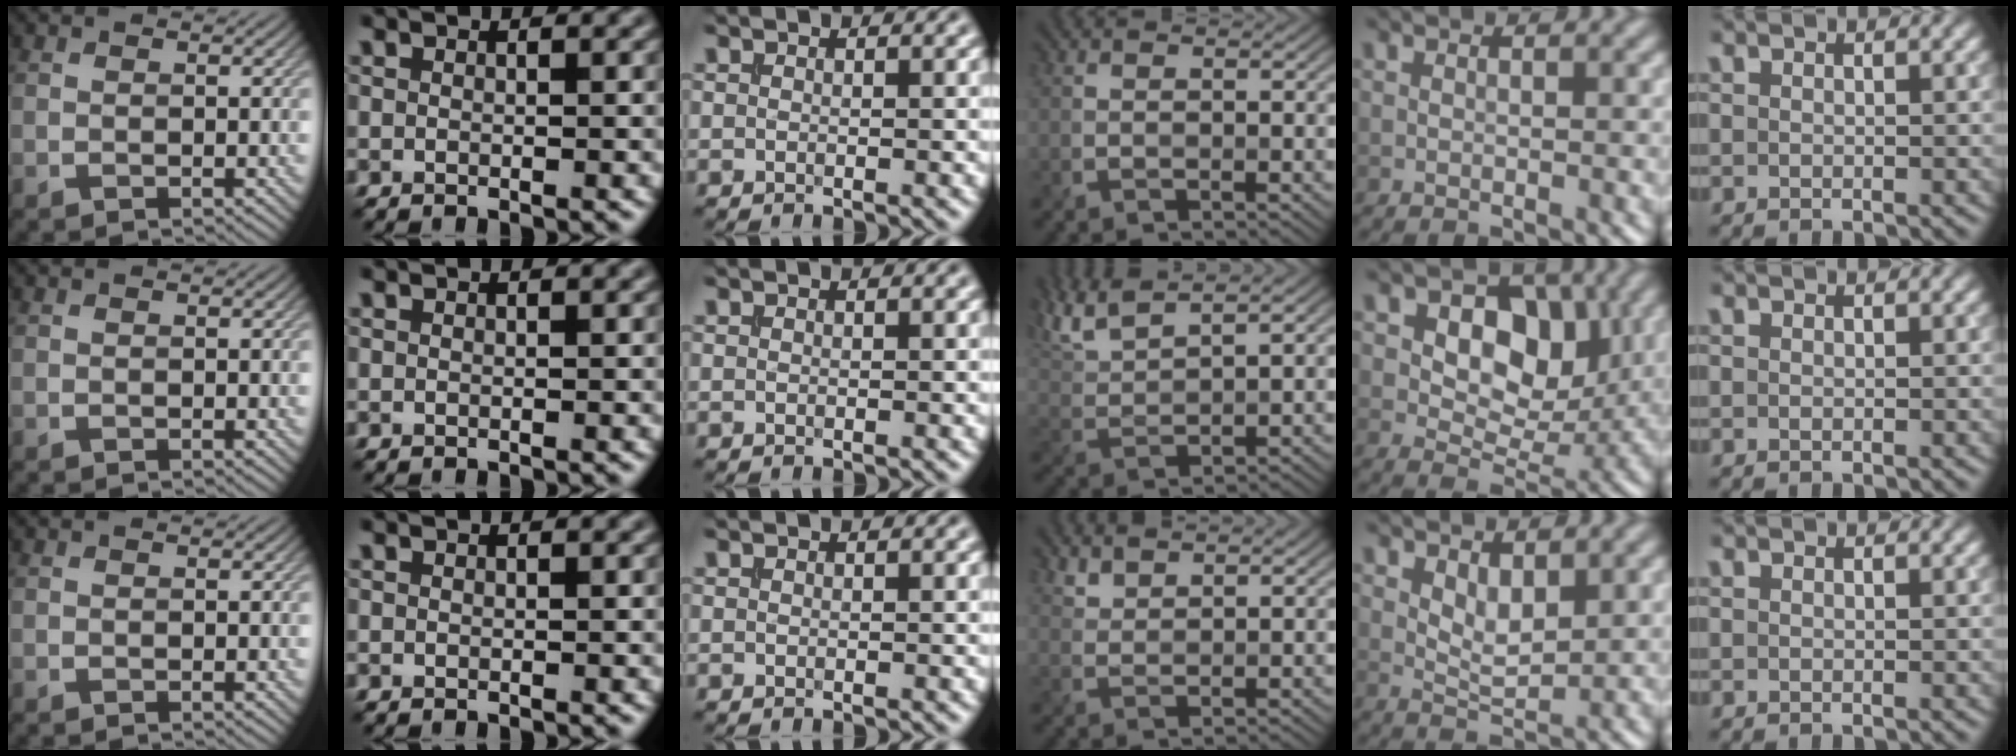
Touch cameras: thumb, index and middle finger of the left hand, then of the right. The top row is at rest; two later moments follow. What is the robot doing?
{"motion": "extract", "object": "file holder"}